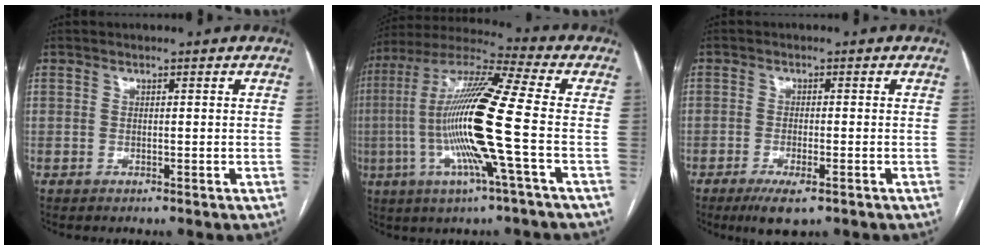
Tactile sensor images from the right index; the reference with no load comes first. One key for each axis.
{"total": 17.8, "fx": -3.0, "fy": -0.4, "fz": 17.5, "tx": -0.351, "ty": -0.004, "tz": -0.071}
{"total": 4.8, "fx": -2.9, "fy": 1.1, "fz": 3.7, "tx": -0.067, "ty": -0.010, "tz": -0.042}